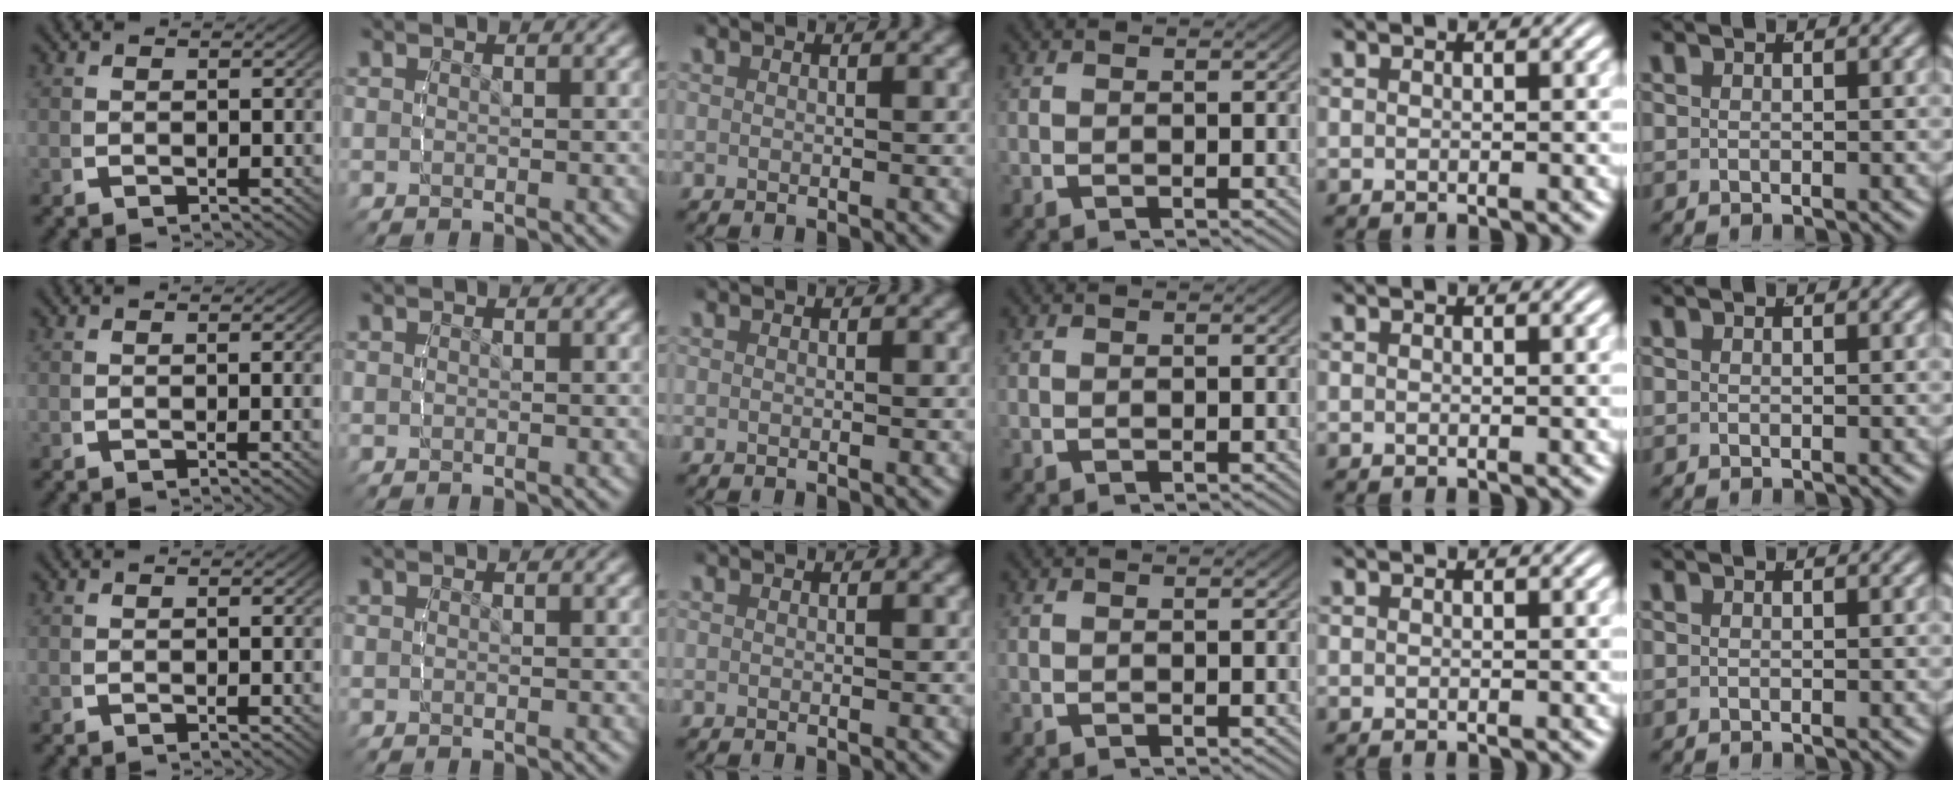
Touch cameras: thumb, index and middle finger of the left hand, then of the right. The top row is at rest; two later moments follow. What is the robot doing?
{"motion": "lift_and_place", "object": "bottle"}